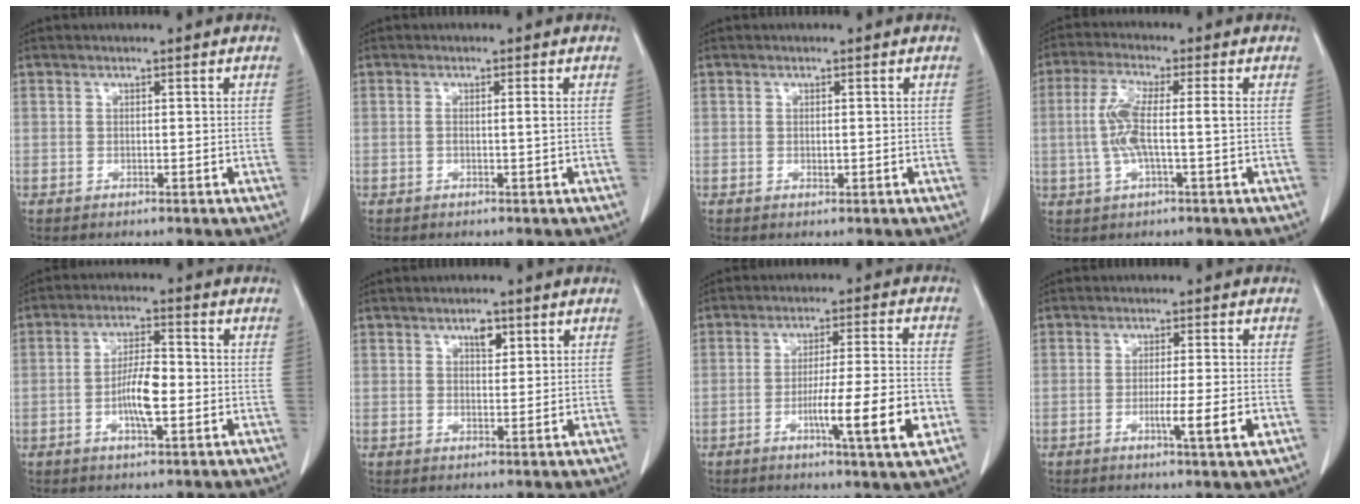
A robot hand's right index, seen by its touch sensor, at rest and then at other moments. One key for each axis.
{"total": 1.1, "fx": -0.1, "fy": -0.3, "fz": 1.1, "tx": -0.024, "ty": 0.001, "tz": -0.003}
{"total": 0.7, "fx": -0.1, "fy": 0.3, "fz": 0.7, "tx": -0.015, "ty": -0.002, "tz": 0.000}
{"total": 6.2, "fx": -0.4, "fy": 1.1, "fz": 6.1, "tx": -0.137, "ty": 0.002, "tz": -0.013}
{"total": 6.7, "fx": -1.4, "fy": 1.6, "fz": 6.4, "tx": -0.124, "ty": 0.003, "tz": -0.027}
{"total": 2.5, "fx": 1.4, "fy": 1.2, "fz": 1.7, "tx": -0.026, "ty": -0.001, "tz": 0.023}
{"total": 11.3, "fx": -3.9, "fy": -0.2, "fz": 10.6, "tx": -0.168, "ty": -0.011, "tz": -0.062}
{"total": 5.5, "fx": -1.8, "fy": -0.4, "fz": 5.2, "tx": -0.078, "ty": -0.010, "tz": -0.025}